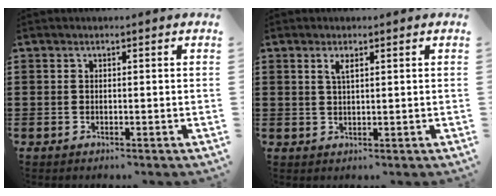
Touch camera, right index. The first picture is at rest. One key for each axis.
{"total": 1.8, "fx": 0.9, "fy": 0.5, "fz": 1.5, "tx": -0.031, "ty": 0.003, "tz": 0.015}